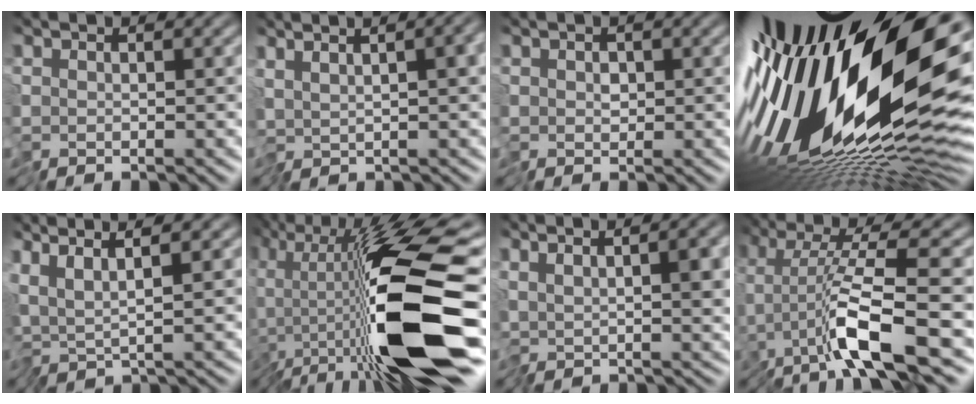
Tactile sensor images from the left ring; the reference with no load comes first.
{"total": 6.4, "force": [1.3, 2.4, 5.8], "torque": [-0.087, 0.021, 0.023]}
{"total": 1.1, "force": [-0.2, 0.9, 0.6], "torque": [-0.015, -0.003, -0.007]}
{"total": 20.7, "force": [1.9, 8.0, 19.0], "torque": [-0.347, -0.049, 0.031]}
{"total": 3.3, "force": [0.7, 0.2, 3.2], "torque": [-0.063, 0.006, 0.001]}
{"total": 14.3, "force": [-5.2, 3.0, 13.0], "torque": [-0.219, 0.002, -0.098]}
{"total": 5.8, "force": [1.2, 1.7, 5.4], "torque": [-0.086, 0.006, 0.020]}
{"total": 6.5, "force": [-3.0, -0.3, 5.7], "torque": [-0.095, 0.010, -0.065]}